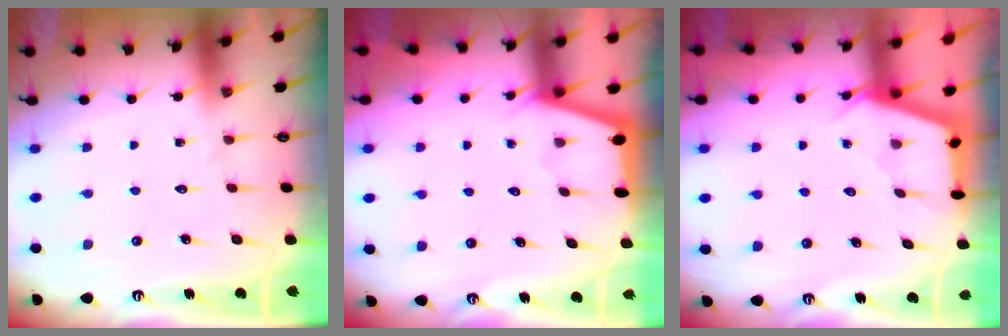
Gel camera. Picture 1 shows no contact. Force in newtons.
{"total": 1.8, "press": 1.8, "slide": 0.4}
{"total": 2.8, "press": 2.8, "slide": 0.3}